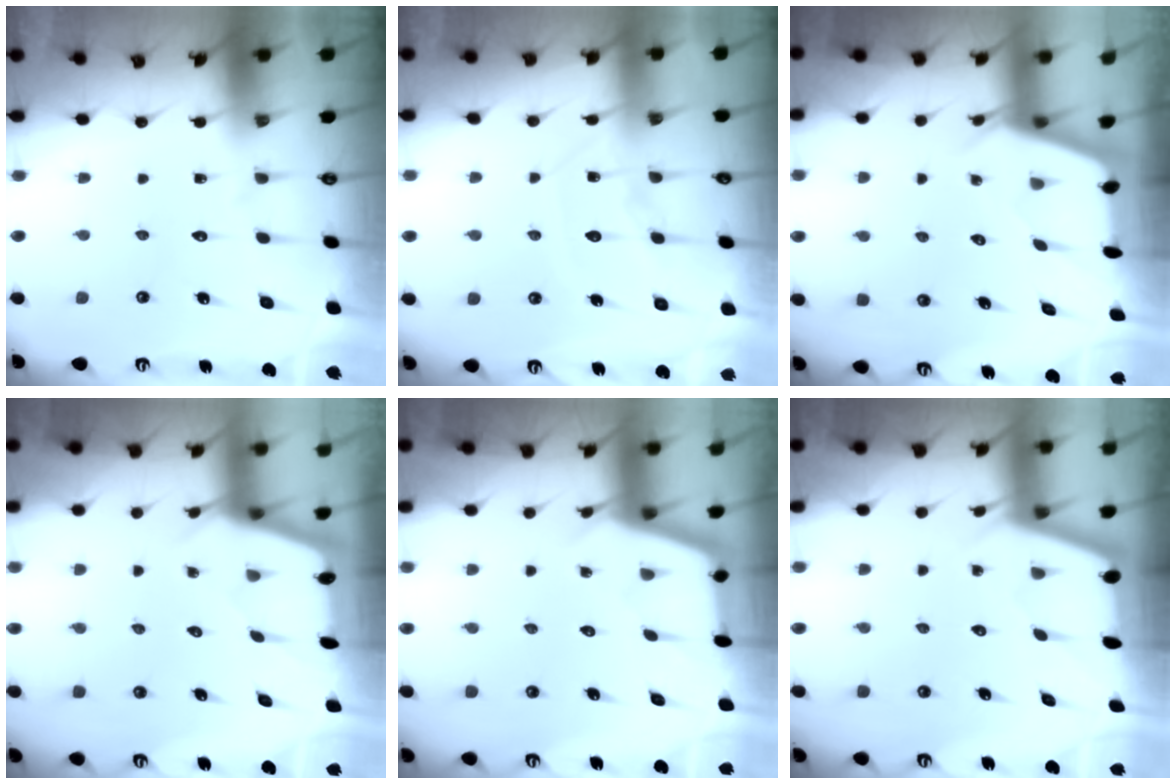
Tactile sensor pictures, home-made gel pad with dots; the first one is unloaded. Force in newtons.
{"total": 9.8, "press": 9.8, "slide": 0.8}
{"total": 2.4, "press": 2.4, "slide": 0.3}
{"total": 2.3, "press": 2.3, "slide": 0.3}
{"total": 2.9, "press": 2.9, "slide": 0.3}
{"total": 2.6, "press": 2.6, "slide": 0.1}